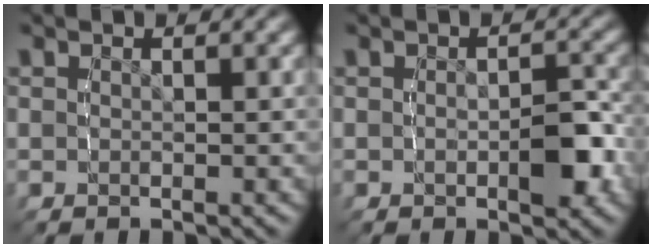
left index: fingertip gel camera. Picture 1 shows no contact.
{"total": 2.2, "force": [-0.5, 1.3, 1.7], "torque": [-0.025, 0.004, -0.013]}